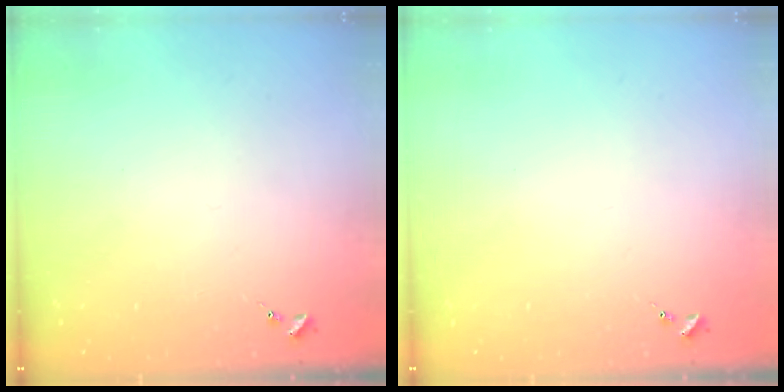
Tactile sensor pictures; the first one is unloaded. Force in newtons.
{"total": 0.0}